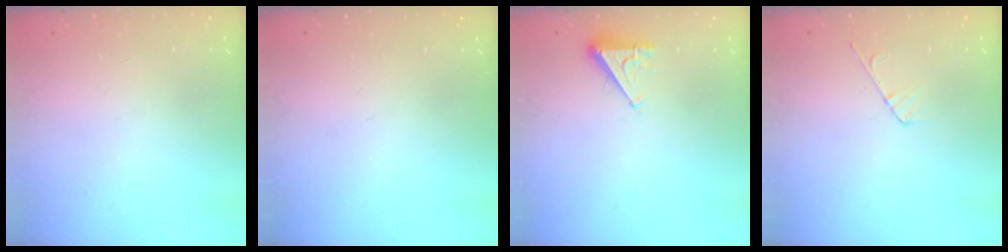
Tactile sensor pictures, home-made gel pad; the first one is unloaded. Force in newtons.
{"total": 0.0}
{"total": 4.5, "press": 4.4, "slide": 0.8}
{"total": 4.8, "press": 4.7, "slide": 0.6}